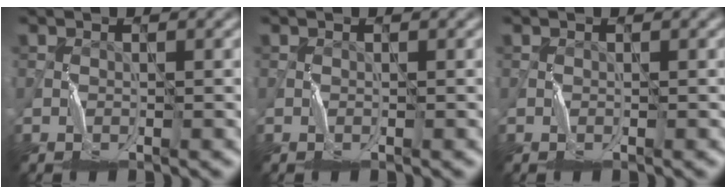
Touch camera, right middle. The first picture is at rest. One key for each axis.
{"total": 0.0}
{"total": 0.0}